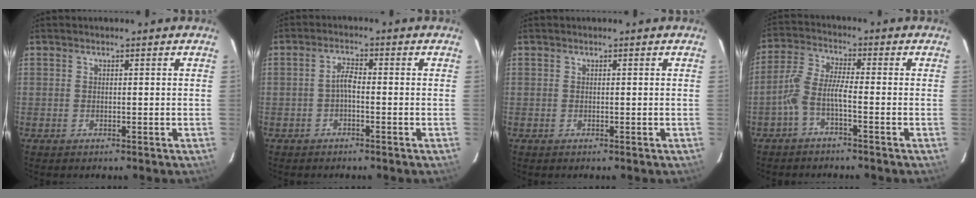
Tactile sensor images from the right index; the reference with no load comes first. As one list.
[{"total": 1.9, "force": [-0.7, 0.5, 1.6], "torque": [-0.034, 0.007, -0.015]}, {"total": 0.0}, {"total": 5.1, "force": [-2.4, 0.9, 4.4], "torque": [-0.109, 0.015, -0.051]}]